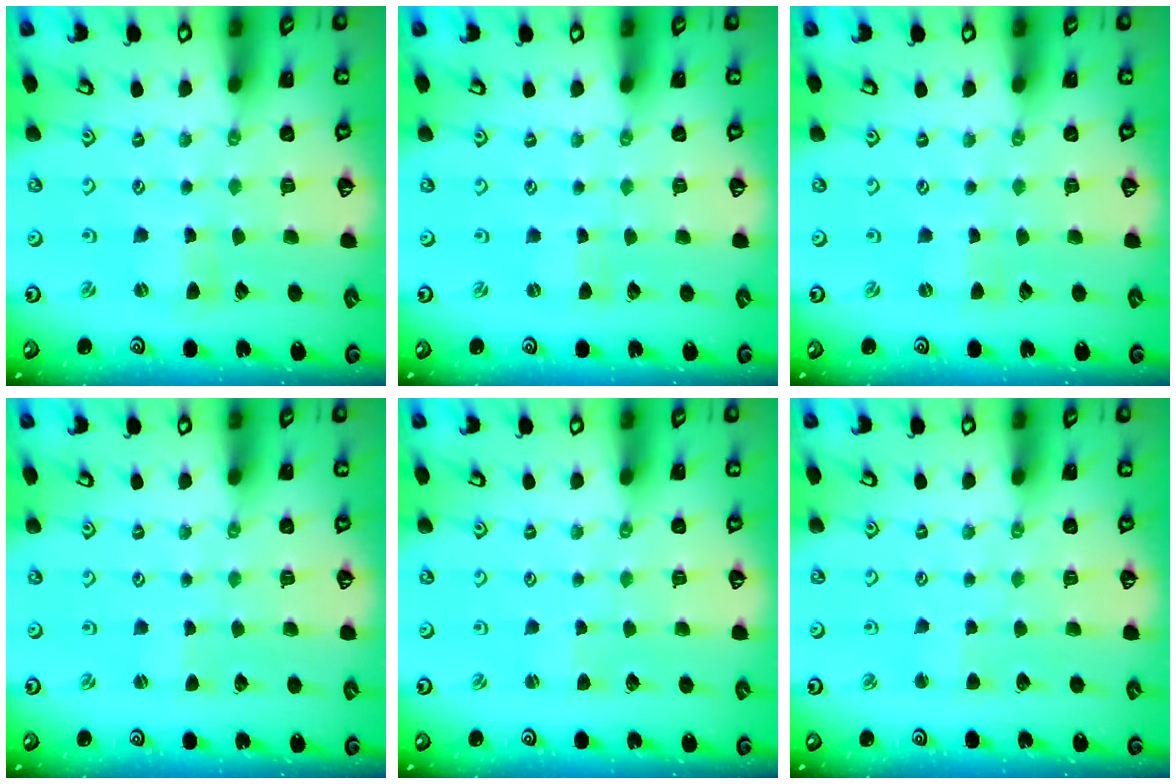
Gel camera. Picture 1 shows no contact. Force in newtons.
{"total": 0.0}
{"total": 0.0}
{"total": 0.0}
{"total": 1.6, "press": 1.6, "slide": 0.1}
{"total": 2.4, "press": 2.4, "slide": 0.5}